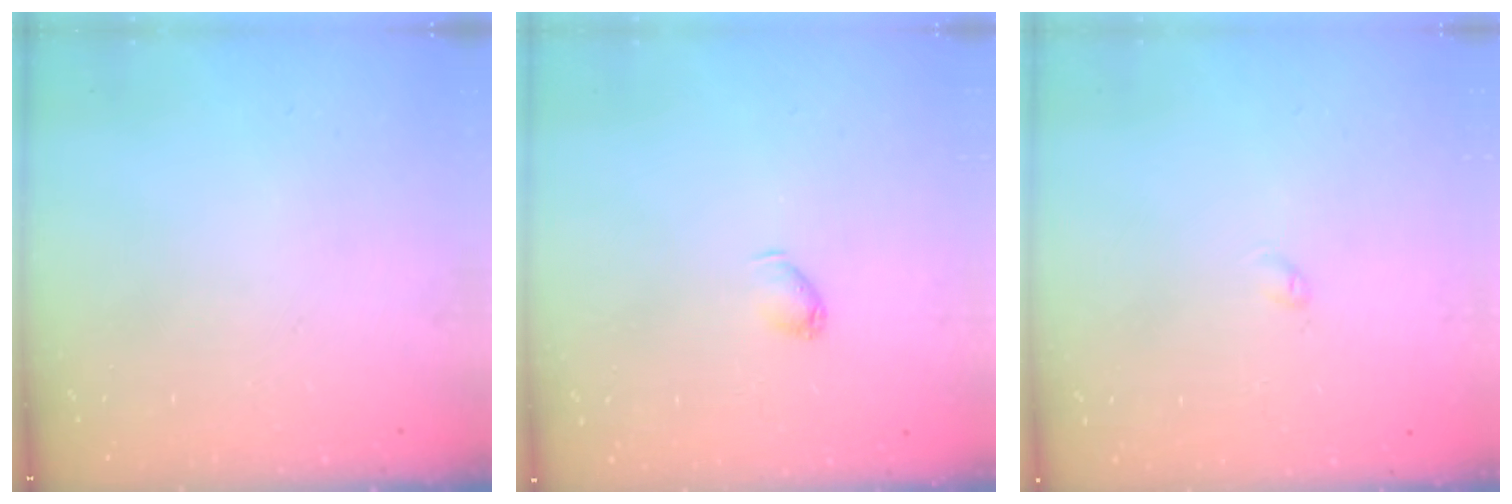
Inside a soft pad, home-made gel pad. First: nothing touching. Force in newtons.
{"total": 2.5, "press": 2.5, "slide": 0.5}
{"total": 2.6, "press": 2.6, "slide": 0.4}